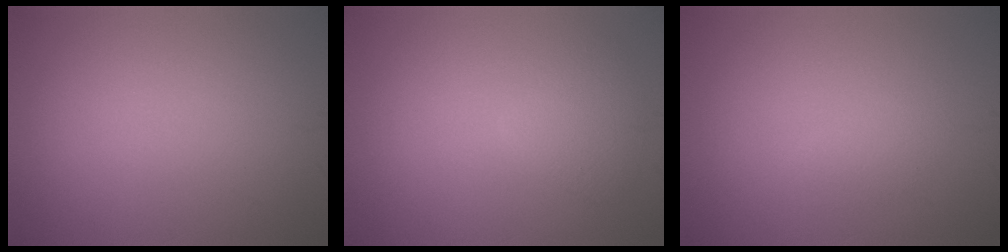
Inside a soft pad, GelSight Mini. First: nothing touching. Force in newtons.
{"total": 2.0, "press": 2.0, "slide": 0.2}
{"total": 1.3, "press": 1.3, "slide": 0.2}